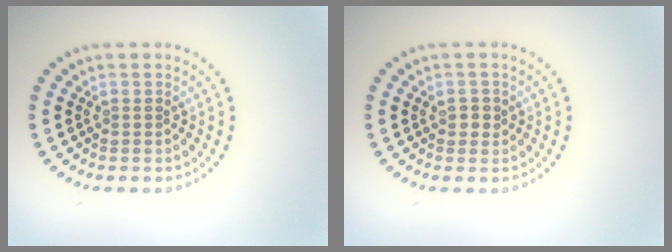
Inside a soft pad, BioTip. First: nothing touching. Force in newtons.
{"total": 1.2, "press": 1.1, "slide": 0.4}